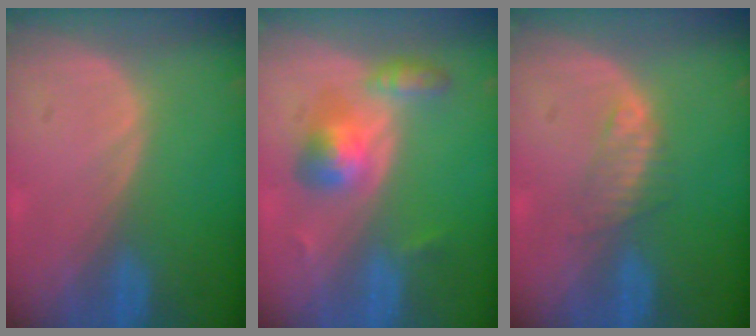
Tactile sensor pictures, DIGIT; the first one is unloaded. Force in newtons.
{"total": 5.6, "press": 5.3, "slide": 1.6}
{"total": 2.5, "press": 2.4, "slide": 0.3}